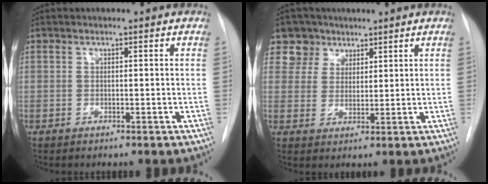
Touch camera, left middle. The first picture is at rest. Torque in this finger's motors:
{"motor_torque": [0.94, -1.04, 0.29, 0.00]}